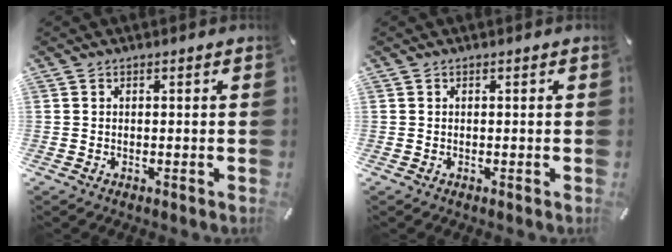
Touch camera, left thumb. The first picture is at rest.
{"total": 0.0}